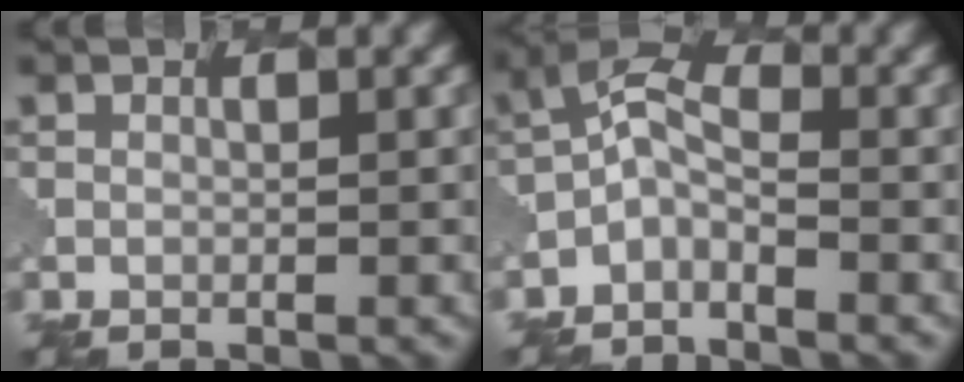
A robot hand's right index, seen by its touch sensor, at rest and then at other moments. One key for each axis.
{"total": 2.7, "fx": -1.5, "fy": 1.3, "fz": 1.8, "tx": -0.036, "ty": 0.010, "tz": -0.036}